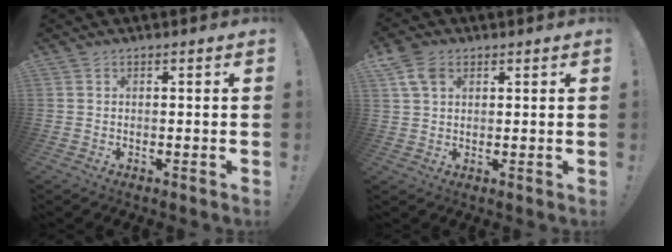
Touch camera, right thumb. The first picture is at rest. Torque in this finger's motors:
{"motor_torque": [0.39, 1.69, 0.34, -0.10, 0.01]}